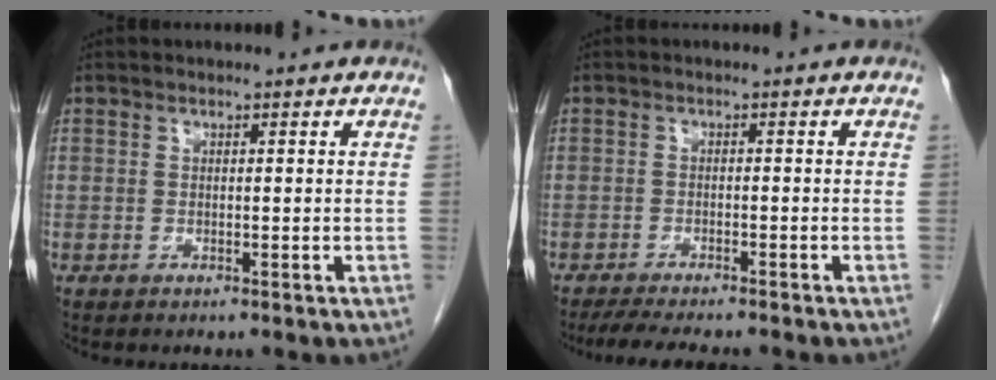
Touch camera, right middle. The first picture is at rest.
{"total": 7.4, "force": [-6.3, 0.9, 3.7], "torque": [-0.056, -0.016, -0.096]}